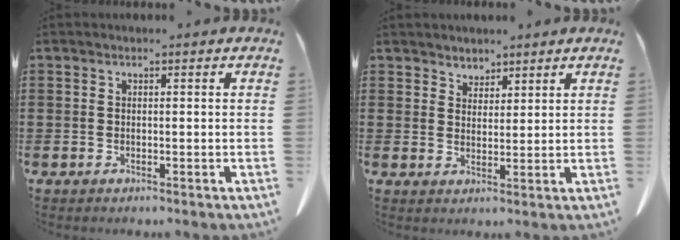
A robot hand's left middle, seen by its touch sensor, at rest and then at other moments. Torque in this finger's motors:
{"motor_torque": [-0.21, 0.33, 0.07, 0.01]}